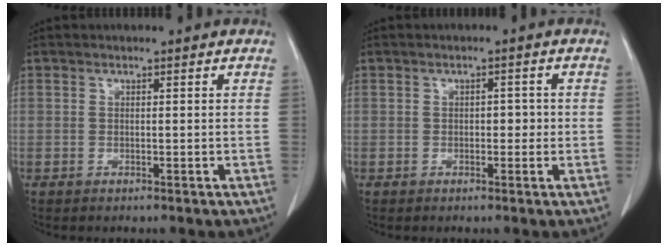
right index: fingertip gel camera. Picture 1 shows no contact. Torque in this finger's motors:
{"motor_torque": [0.18, -0.13, 0.11, 0.01]}